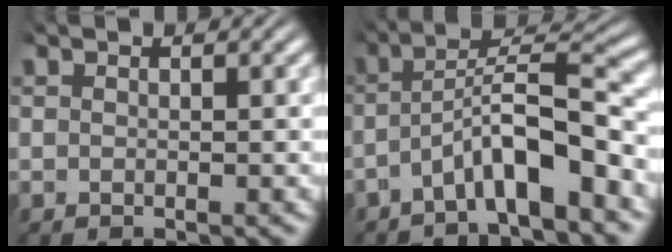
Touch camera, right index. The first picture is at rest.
{"total": 4.9, "force": [-2.0, 1.2, 4.3], "torque": [-0.072, 0.002, -0.036]}